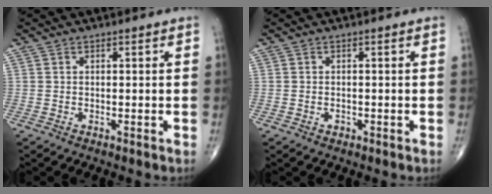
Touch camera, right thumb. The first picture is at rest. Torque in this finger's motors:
{"motor_torque": [0.08, -0.05, 0.05, 0.32, 0.04]}